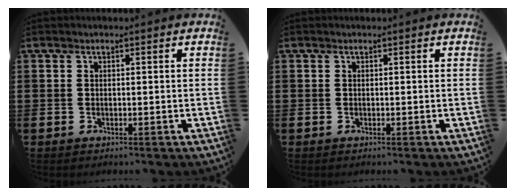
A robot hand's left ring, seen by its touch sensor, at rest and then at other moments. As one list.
[{"total": 0.0}]